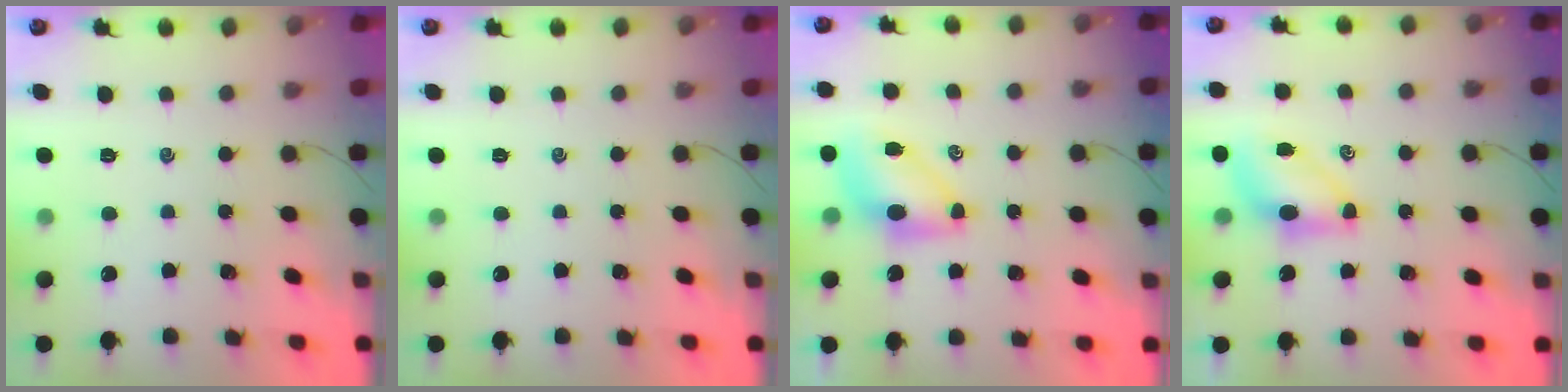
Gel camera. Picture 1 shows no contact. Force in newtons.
{"total": 0.0}
{"total": 7.0, "press": 7.0, "slide": 0.9}
{"total": 6.6, "press": 6.5, "slide": 1.0}